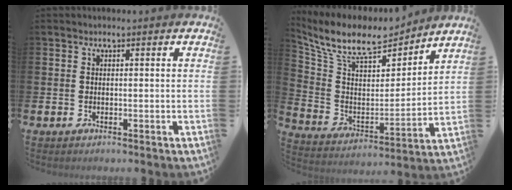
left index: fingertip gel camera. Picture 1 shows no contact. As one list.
[{"total": 10.4, "force": [9.1, 3.5, 3.7], "torque": [-0.112, -0.057, 0.158]}]